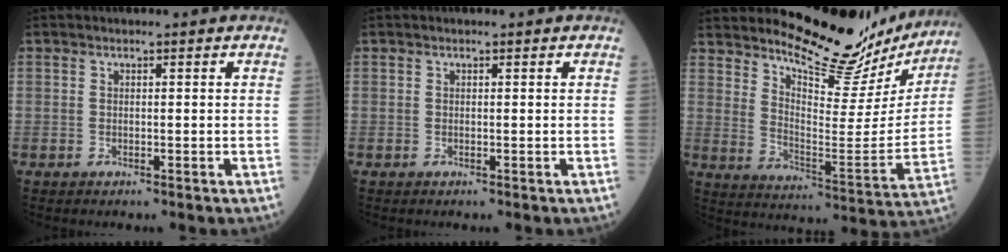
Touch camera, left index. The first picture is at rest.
{"total": 0.0}
{"total": 19.8, "force": [18.3, 4.0, 6.5], "torque": [-0.089, -0.069, 0.243]}